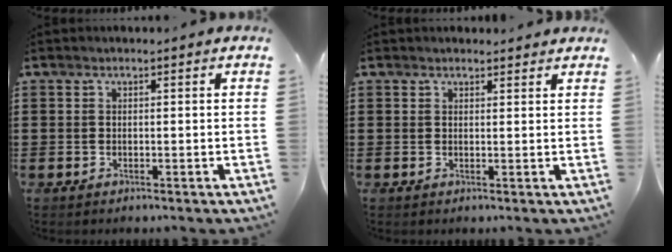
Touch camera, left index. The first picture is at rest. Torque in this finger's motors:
{"motor_torque": [1.16, -0.98, -0.04, -0.07]}